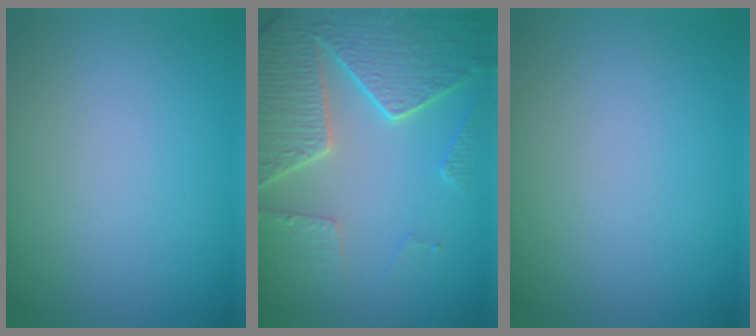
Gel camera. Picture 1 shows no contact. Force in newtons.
{"total": 7.0, "press": 5.6, "slide": 4.2}
{"total": 0.0}